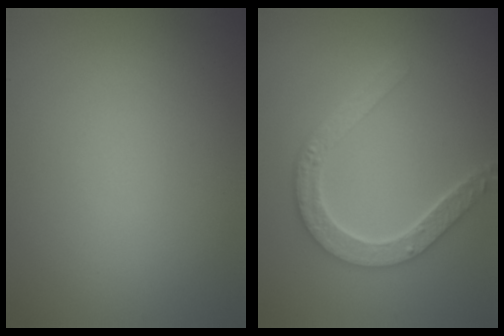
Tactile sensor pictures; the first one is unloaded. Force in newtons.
{"total": 4.5, "press": 3.6, "slide": 2.8}